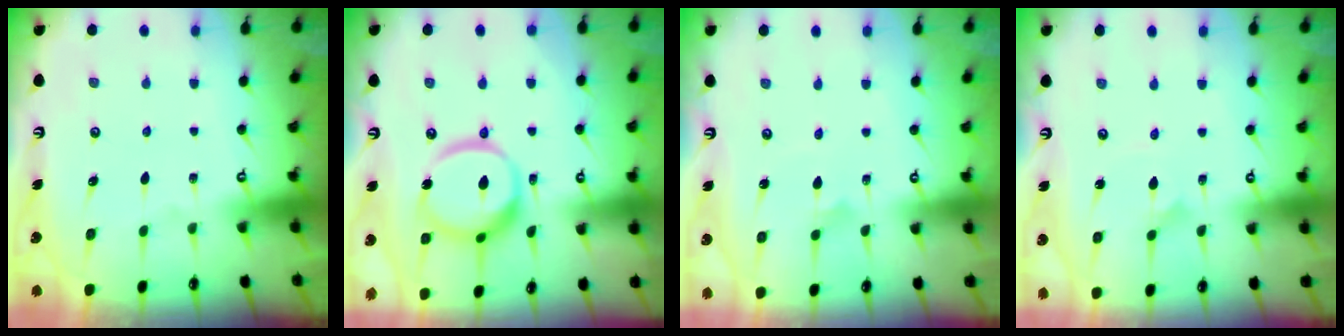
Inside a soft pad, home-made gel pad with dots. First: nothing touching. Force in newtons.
{"total": 13.6, "press": 13.6, "slide": 0.9}
{"total": 1.9, "press": 1.9, "slide": 0.1}
{"total": 1.4, "press": 1.4, "slide": 0.1}